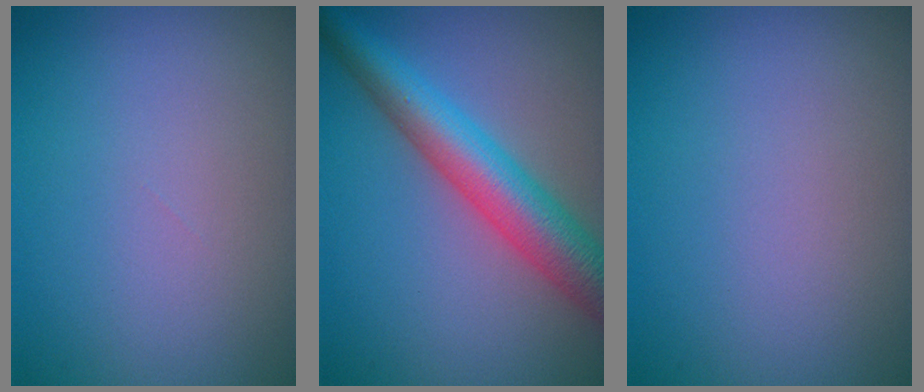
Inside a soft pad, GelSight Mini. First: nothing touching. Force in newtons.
{"total": 7.1, "press": 7.1, "slide": 0.1}
{"total": 0.0}